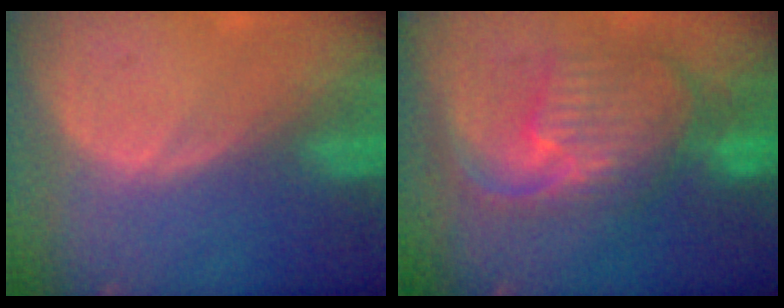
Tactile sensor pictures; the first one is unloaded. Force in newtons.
{"total": 10.5, "press": 9.5, "slide": 4.7}